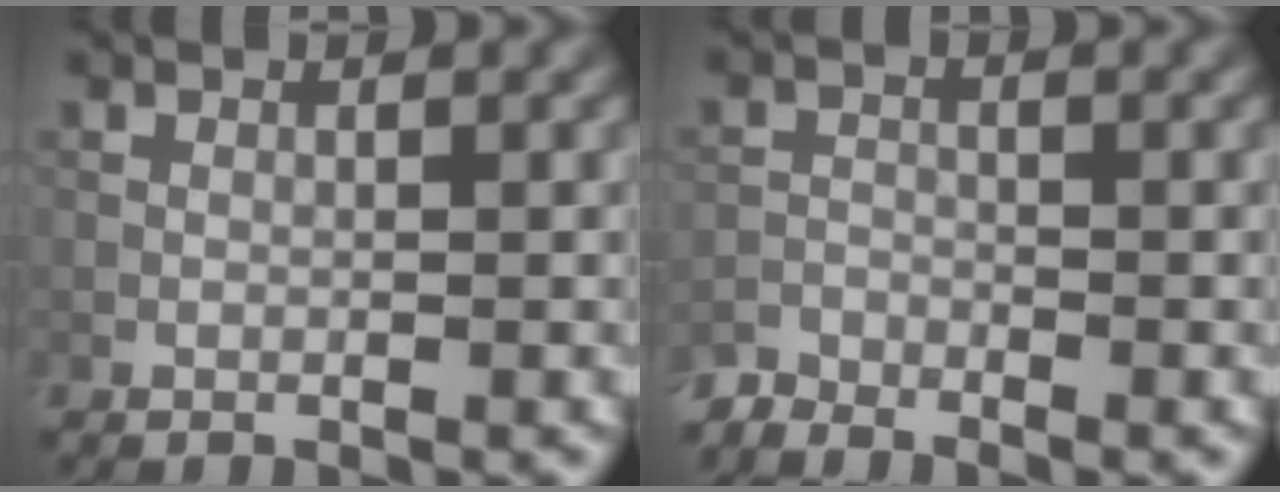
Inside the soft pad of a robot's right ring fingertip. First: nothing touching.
{"total": 2.3, "force": [-2.3, 0.3, 0.1], "torque": [-0.008, -0.003, -0.054]}